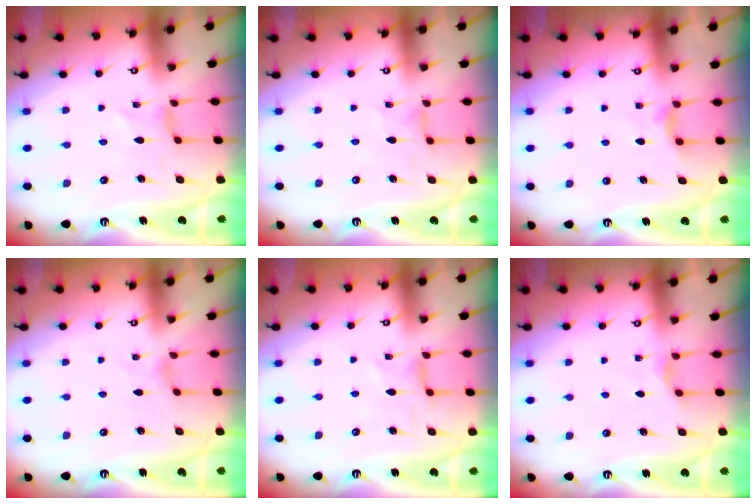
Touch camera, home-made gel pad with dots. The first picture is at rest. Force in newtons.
{"total": 1.6, "press": 1.6, "slide": 0.1}
{"total": 4.3, "press": 4.2, "slide": 0.7}
{"total": 1.5, "press": 1.5, "slide": 0.3}
{"total": 0.9, "press": 0.9, "slide": 0.3}
{"total": 2.4, "press": 2.4, "slide": 0.4}